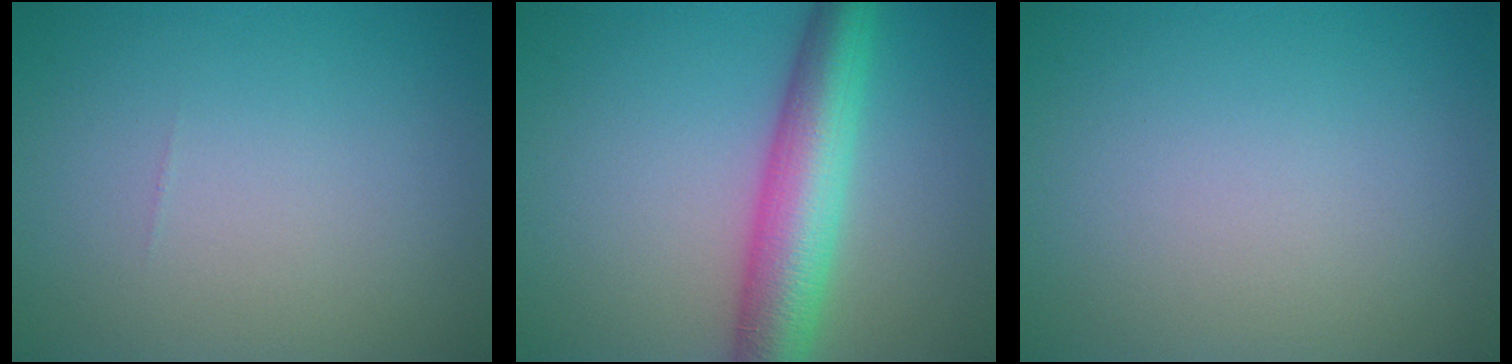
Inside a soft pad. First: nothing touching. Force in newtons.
{"total": 7.2, "press": 7.2, "slide": 0.1}
{"total": 0.0}